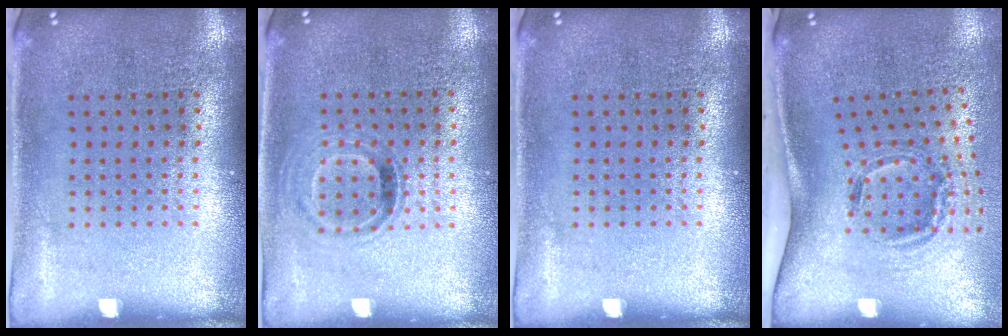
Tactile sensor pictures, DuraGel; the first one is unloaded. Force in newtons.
{"total": 0.9, "press": 0.8, "slide": 0.3}
{"total": 0.0}
{"total": 1.9, "press": 1.3, "slide": 1.5}